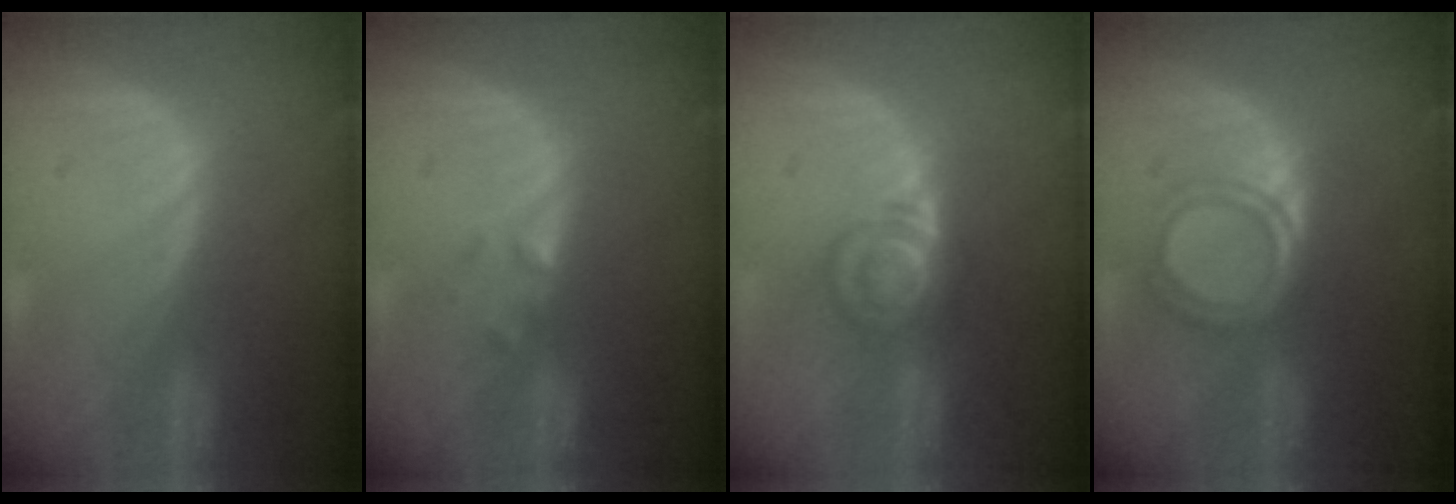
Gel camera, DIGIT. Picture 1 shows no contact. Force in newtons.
{"total": 1.3, "press": 1.0, "slide": 0.8}
{"total": 6.5, "press": 5.5, "slide": 3.4}
{"total": 4.9, "press": 4.8, "slide": 1.4}